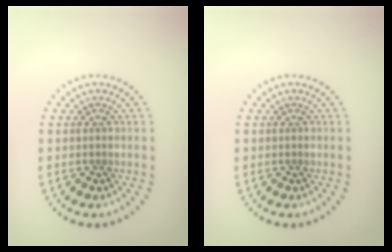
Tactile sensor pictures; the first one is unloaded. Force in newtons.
{"total": 0.0}